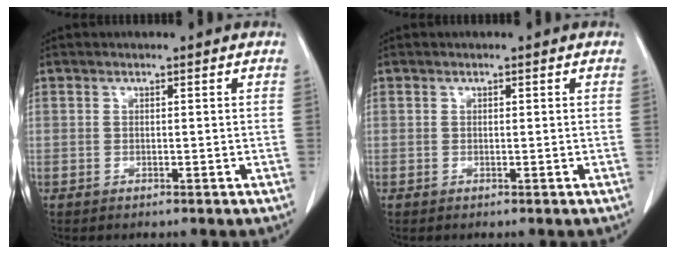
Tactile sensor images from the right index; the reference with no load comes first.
{"total": 0.0}